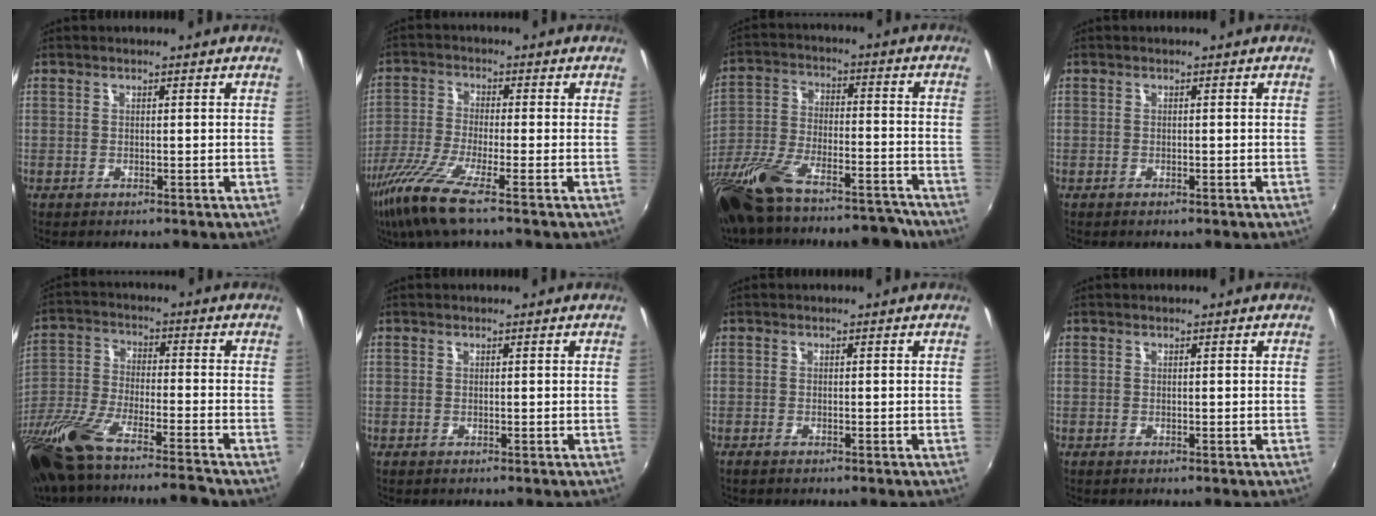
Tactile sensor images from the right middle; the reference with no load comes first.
{"total": 9.5, "force": [-6.3, 0.4, 7.2], "torque": [-0.166, -0.028, -0.125]}
{"total": 23.9, "force": [-19.4, 7.5, 11.8], "torque": [-0.247, -0.040, -0.309]}
{"total": 0.6, "force": [-0.4, 0.3, 0.2], "torque": [-0.005, -0.003, -0.009]}
{"total": 19.4, "force": [-15.9, 1.7, 11.0], "torque": [-0.234, -0.061, -0.290]}
{"total": 0.0}
{"total": 1.0, "force": [-0.8, 0.2, 0.4], "torque": [-0.010, -0.004, -0.017]}
{"total": 0.0}